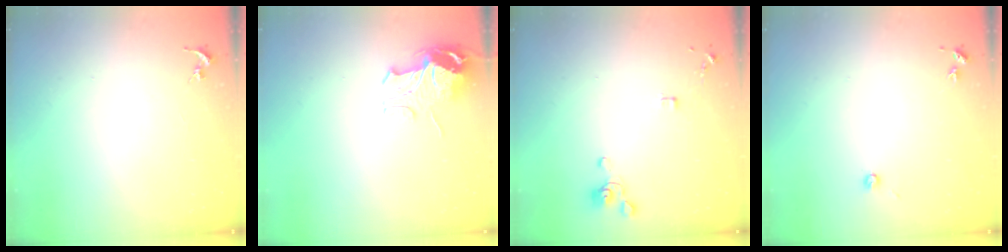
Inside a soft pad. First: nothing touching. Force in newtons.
{"total": 9.6, "press": 9.5, "slide": 1.1}
{"total": 4.2, "press": 4.1, "slide": 1.0}
{"total": 3.0, "press": 3.0, "slide": 0.3}